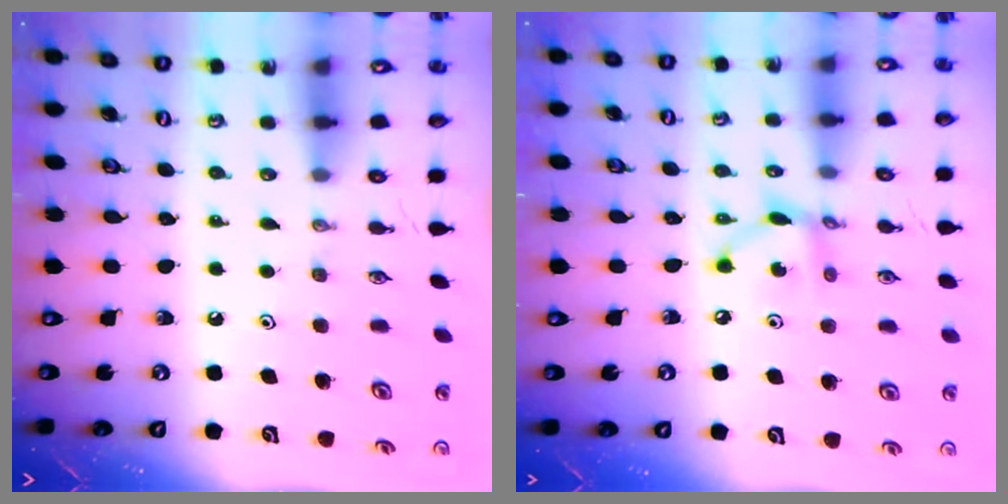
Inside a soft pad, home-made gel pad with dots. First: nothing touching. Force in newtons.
{"total": 8.1, "press": 8.1, "slide": 0.3}